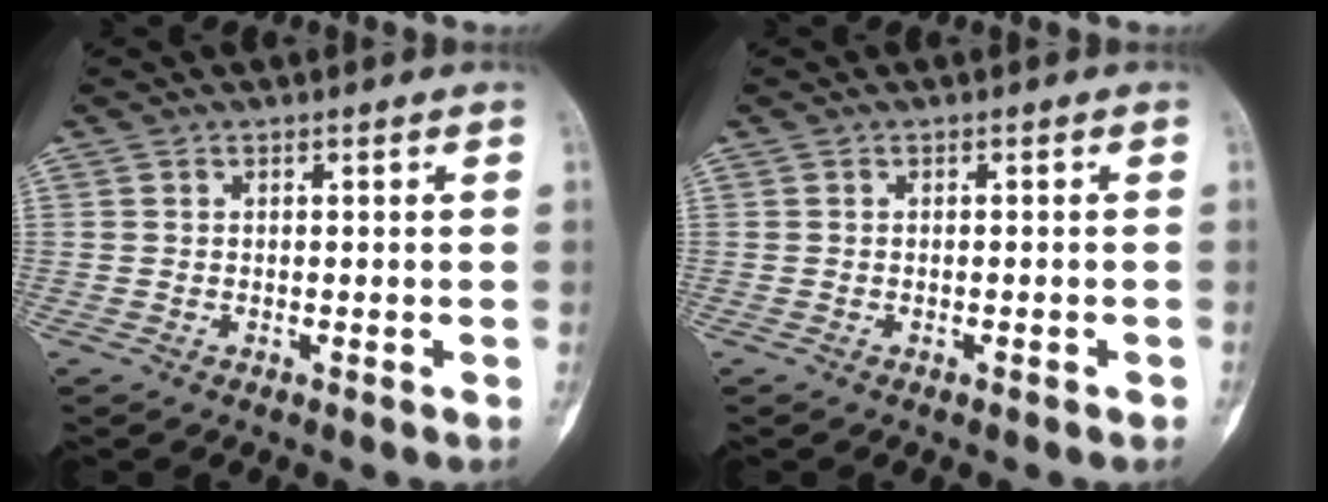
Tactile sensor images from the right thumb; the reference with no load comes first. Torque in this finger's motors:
{"motor_torque": [-0.17, -0.08, -0.19, 0.09, -0.06]}